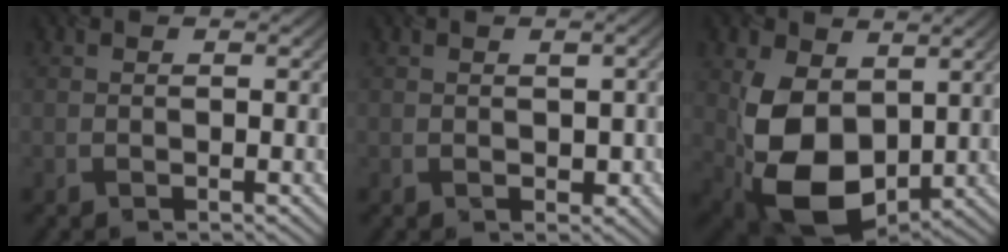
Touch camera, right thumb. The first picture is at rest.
{"total": 1.6, "force": [-0.1, 1.1, 1.2], "torque": [-0.022, -0.006, 0.004]}
{"total": 12.2, "force": [0.6, 8.4, 8.8], "torque": [-0.208, -0.019, 0.016]}